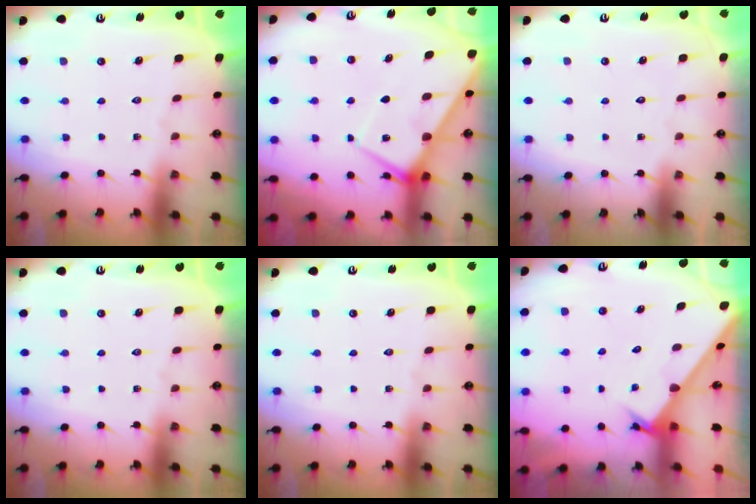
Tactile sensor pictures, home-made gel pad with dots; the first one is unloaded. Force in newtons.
{"total": 6.6, "press": 6.5, "slide": 0.7}
{"total": 1.6, "press": 1.6, "slide": 0.1}
{"total": 0.0}
{"total": 0.0}
{"total": 2.2, "press": 2.2, "slide": 0.1}